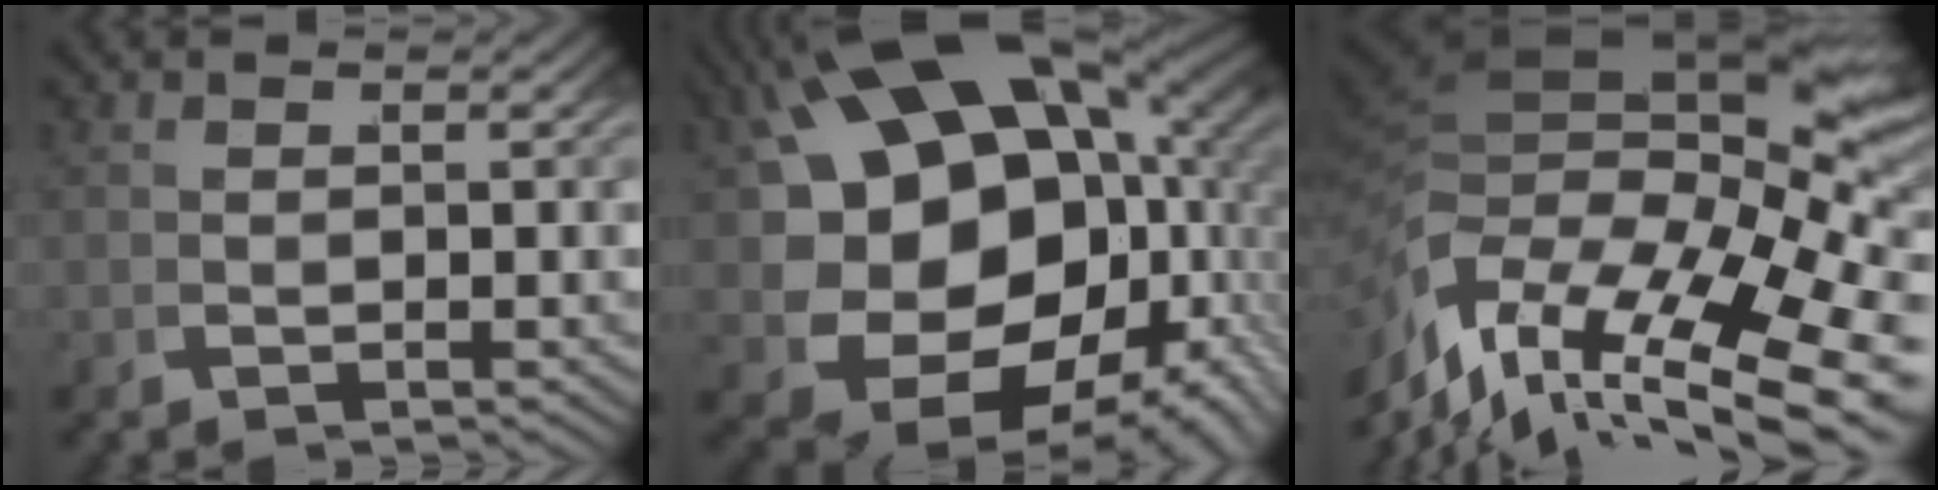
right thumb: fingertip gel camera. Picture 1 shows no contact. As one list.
[{"total": 22.0, "force": [0.7, 15.1, 15.9], "torque": [-0.304, -0.068, 0.052]}, {"total": 18.8, "force": [1.9, 11.7, 14.6], "torque": [-0.255, -0.032, 0.053]}]